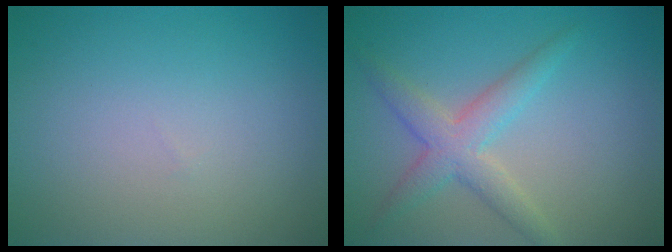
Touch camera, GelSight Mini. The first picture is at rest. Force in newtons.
{"total": 3.5, "press": 3.5, "slide": 0.1}